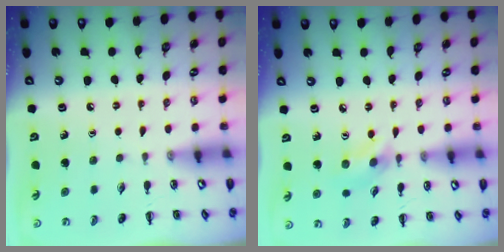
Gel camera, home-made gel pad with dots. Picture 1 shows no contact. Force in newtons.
{"total": 3.5, "press": 3.4, "slide": 0.6}